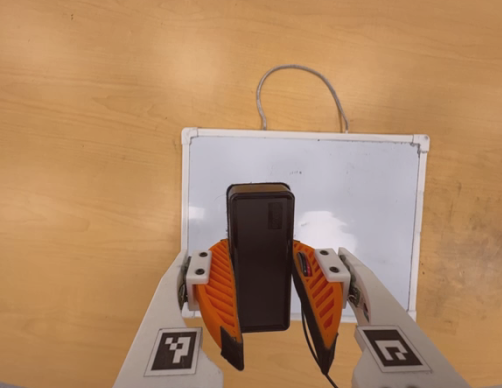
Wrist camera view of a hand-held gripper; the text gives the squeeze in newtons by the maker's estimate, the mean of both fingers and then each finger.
{"total": 6.3, "left": 5.1, "right": 7.4}